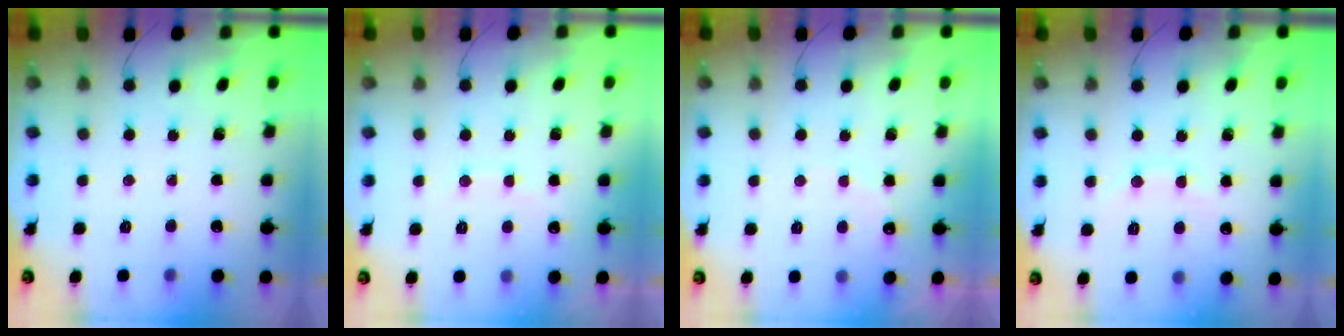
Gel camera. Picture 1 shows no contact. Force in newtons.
{"total": 6.3, "press": 6.2, "slide": 1.0}
{"total": 7.2, "press": 7.1, "slide": 1.1}
{"total": 6.6, "press": 6.4, "slide": 1.5}